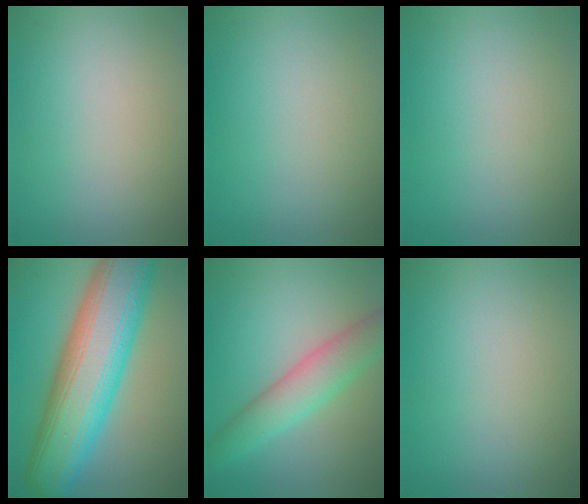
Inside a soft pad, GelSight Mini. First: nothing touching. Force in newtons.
{"total": 0.0}
{"total": 0.0}
{"total": 13.6, "press": 13.6, "slide": 0.1}
{"total": 4.6, "press": 4.6, "slide": 0.2}
{"total": 0.0}